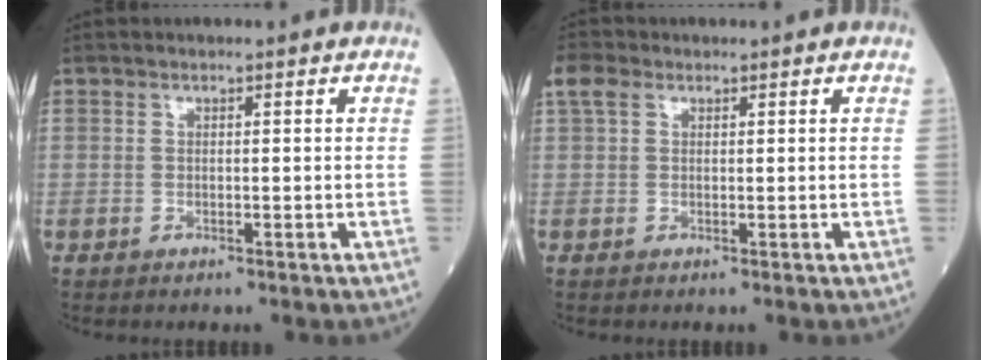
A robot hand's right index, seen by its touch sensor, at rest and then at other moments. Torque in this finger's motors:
{"motor_torque": [0.48, 0.39, 0.25, 0.04]}